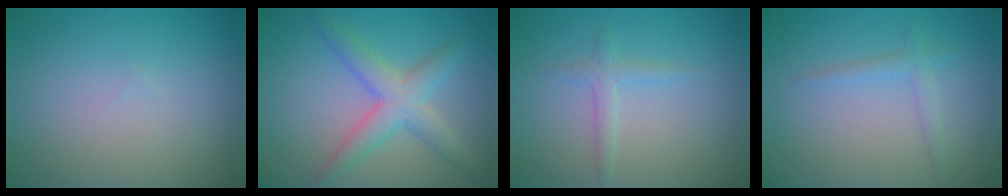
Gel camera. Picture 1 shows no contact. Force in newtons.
{"total": 3.0, "press": 3.0, "slide": 0.3}
{"total": 1.4, "press": 1.4, "slide": 0.1}
{"total": 1.4, "press": 1.4, "slide": 0.1}